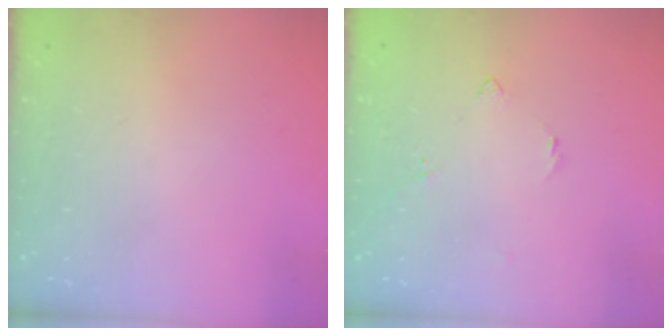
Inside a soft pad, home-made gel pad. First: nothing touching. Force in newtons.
{"total": 2.6, "press": 2.5, "slide": 0.7}